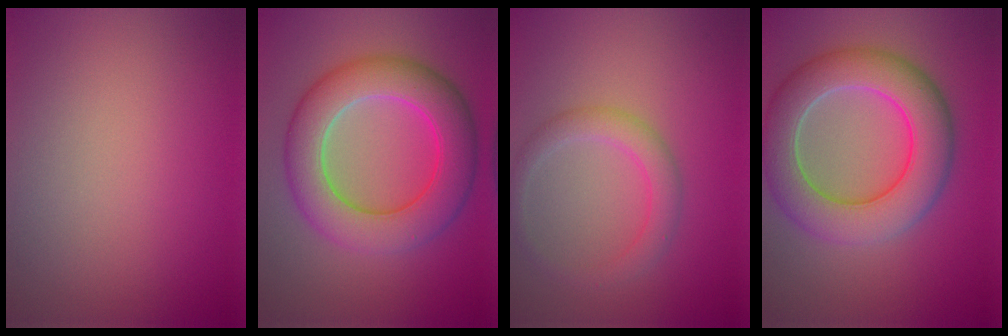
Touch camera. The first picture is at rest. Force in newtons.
{"total": 8.5, "press": 8.5, "slide": 0.4}
{"total": 2.8, "press": 2.8, "slide": 0.1}
{"total": 8.6, "press": 8.6, "slide": 0.6}